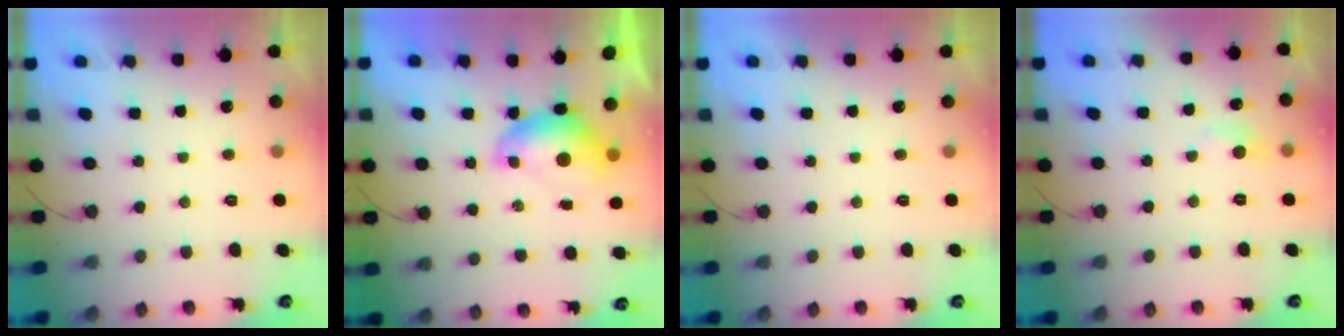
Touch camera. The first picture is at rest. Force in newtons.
{"total": 7.8, "press": 7.8, "slide": 0.9}
{"total": 0.0}
{"total": 5.8, "press": 5.7, "slide": 0.8}